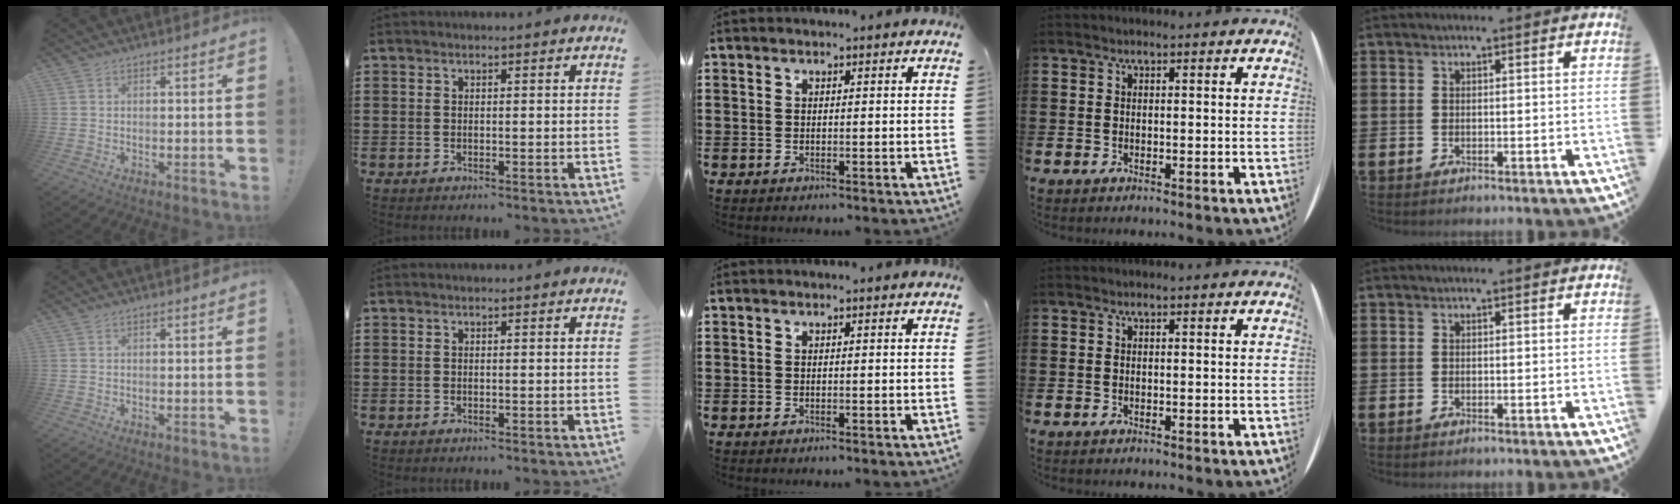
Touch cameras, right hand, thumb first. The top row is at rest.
{}